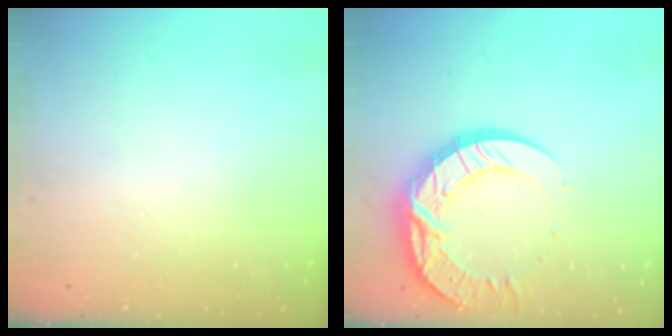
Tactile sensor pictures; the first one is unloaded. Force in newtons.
{"total": 17.3, "press": 17.2, "slide": 1.5}